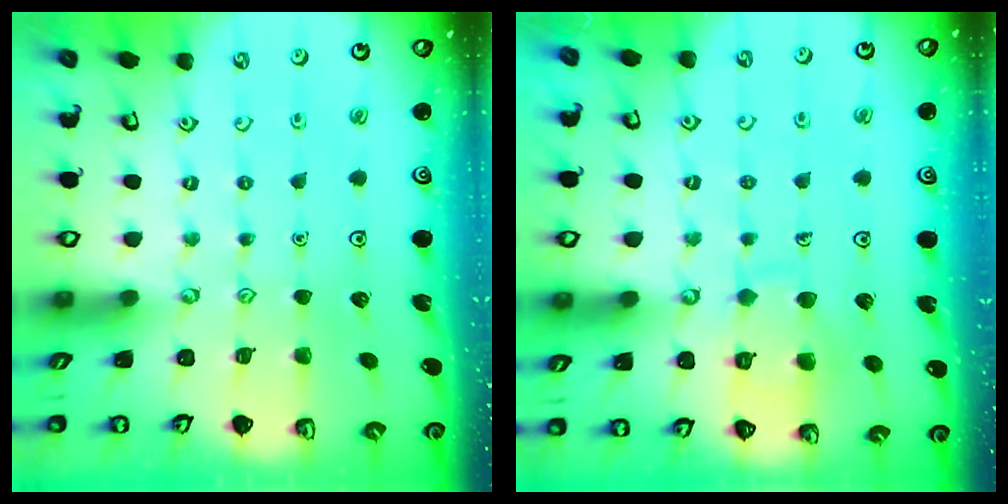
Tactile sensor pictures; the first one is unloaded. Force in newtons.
{"total": 9.4, "press": 9.4, "slide": 0.9}